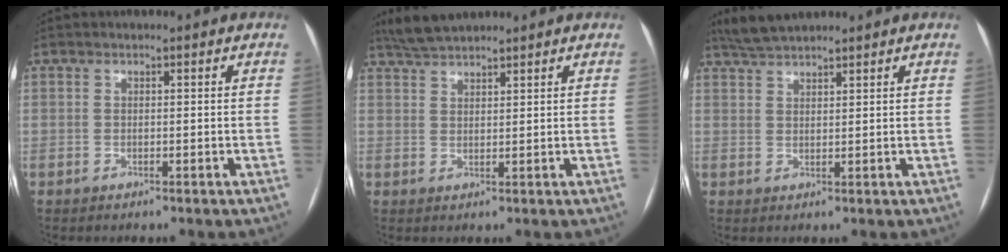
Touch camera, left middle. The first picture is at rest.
{"total": 4.7, "force": [4.4, 0.3, 1.7], "torque": [-0.040, 0.020, 0.089]}
{"total": 4.6, "force": [4.3, 0.2, 1.7], "torque": [-0.040, 0.020, 0.087]}